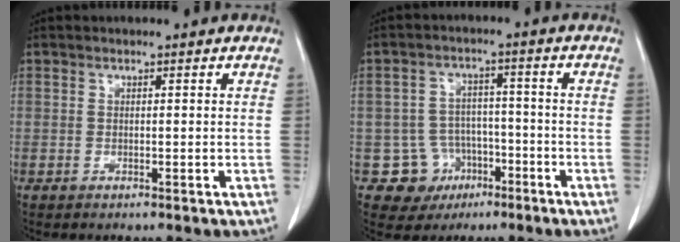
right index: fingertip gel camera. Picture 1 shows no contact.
{"total": 7.3, "force": [-3.1, 6.6, 0.4], "torque": [-0.001, 0.014, -0.040]}